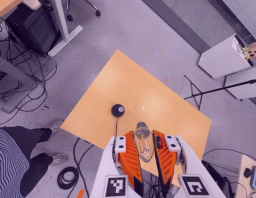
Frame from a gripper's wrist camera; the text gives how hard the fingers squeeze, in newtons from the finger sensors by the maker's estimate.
{"total": 20.2, "left": 25.3, "right": 15.1}